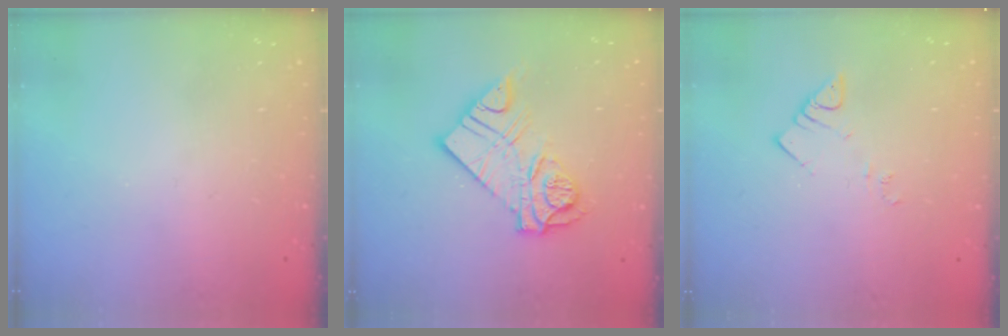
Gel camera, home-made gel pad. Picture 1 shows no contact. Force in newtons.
{"total": 13.1, "press": 13.0, "slide": 1.3}
{"total": 3.7, "press": 3.7, "slide": 0.4}